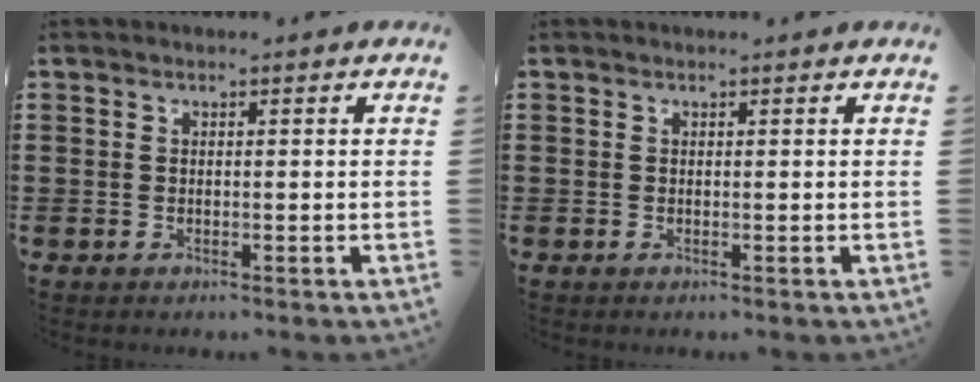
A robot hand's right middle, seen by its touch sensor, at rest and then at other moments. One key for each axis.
{"total": 0.0}